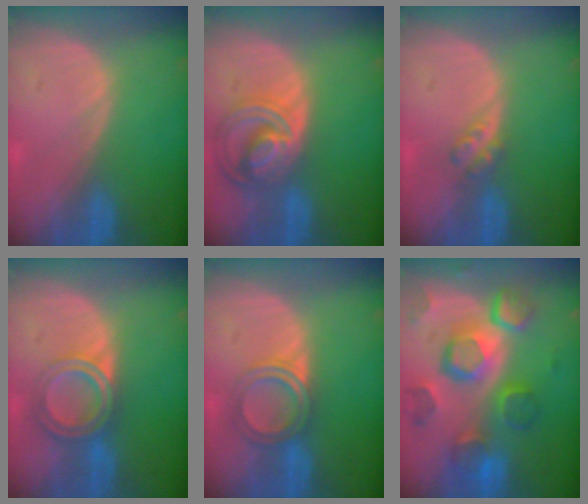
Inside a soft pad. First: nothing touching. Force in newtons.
{"total": 8.7, "press": 7.5, "slide": 4.4}
{"total": 2.7, "press": 2.3, "slide": 1.3}
{"total": 6.4, "press": 5.4, "slide": 3.4}
{"total": 4.8, "press": 4.6, "slide": 1.3}
{"total": 12.3, "press": 10.7, "slide": 6.0}